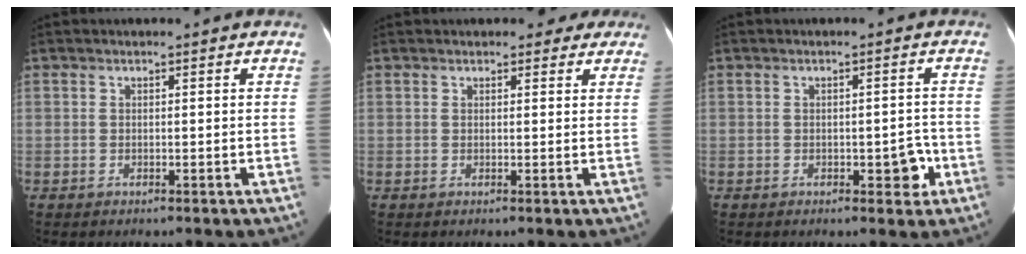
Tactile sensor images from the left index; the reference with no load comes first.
{"total": 3.1, "force": [2.5, 1.6, 0.8], "torque": [0.003, 0.005, 0.022]}
{"total": 3.3, "force": [-1.3, 1.5, 2.6], "torque": [-0.024, 0.006, -0.013]}